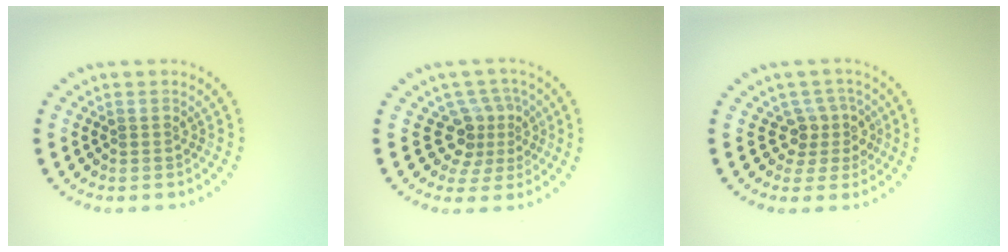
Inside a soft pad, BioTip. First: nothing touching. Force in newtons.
{"total": 3.3, "press": 2.3, "slide": 2.4}
{"total": 2.6, "press": 2.0, "slide": 1.7}